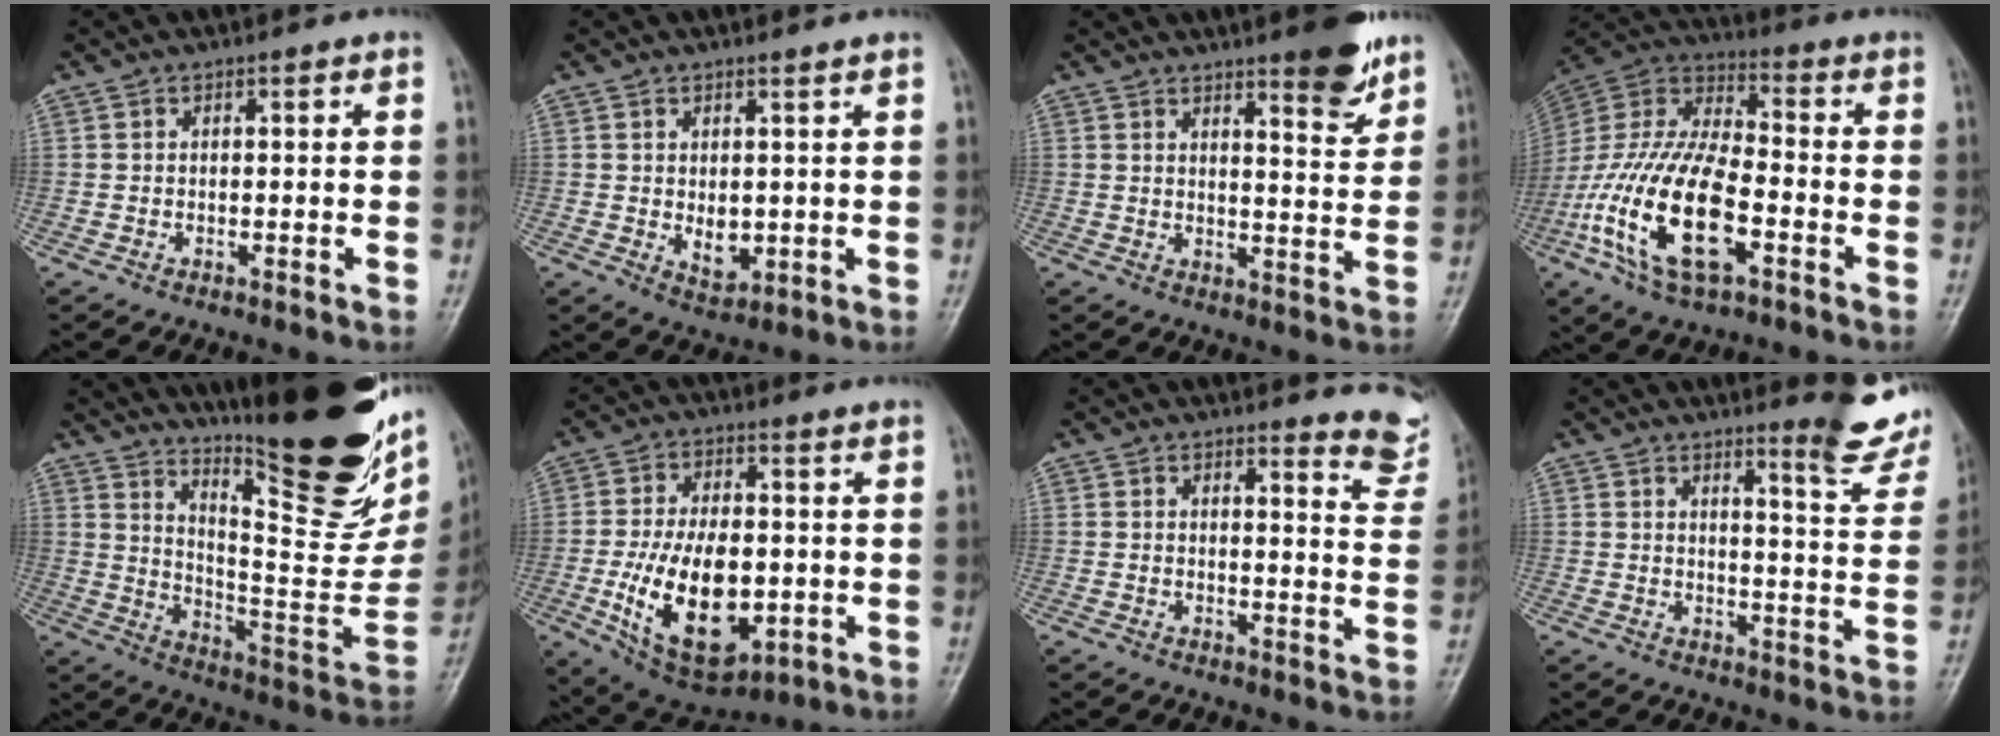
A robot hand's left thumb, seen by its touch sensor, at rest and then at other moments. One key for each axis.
{"total": 4.0, "fx": 0.7, "fy": 2.2, "fz": 3.3, "tx": -0.043, "ty": -0.016, "tz": 0.021}
{"total": 8.0, "fx": 5.8, "fy": 1.7, "fz": 5.3, "tx": -0.056, "ty": -0.042, "tz": 0.082}
{"total": 20.6, "fx": -6.9, "fy": 9.5, "fz": 17.0, "tx": -0.348, "ty": 0.022, "tz": -0.128}
{"total": 31.5, "fx": 20.1, "fy": 8.3, "fz": 22.8, "tx": -0.296, "ty": -0.101, "tz": 0.301}
{"total": 16.9, "fx": -2.5, "fy": 9.2, "fz": 13.9, "tx": -0.227, "ty": -0.002, "tz": -0.020}
{"total": 7.3, "fx": 7.1, "fy": 1.3, "fz": 1.3, "tx": 0.013, "ty": -0.073, "tz": 0.062}
{"total": 9.7, "fx": 7.8, "fy": 1.2, "fz": 5.6, "tx": -0.052, "ty": -0.066, "tz": 0.089}